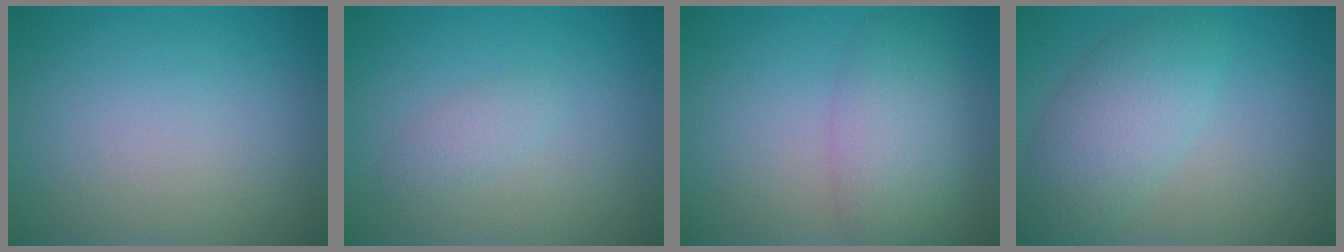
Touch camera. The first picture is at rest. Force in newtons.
{"total": 1.2, "press": 1.1, "slide": 0.1}
{"total": 4.7, "press": 4.7, "slide": 0.2}
{"total": 4.7, "press": 4.7, "slide": 0.2}